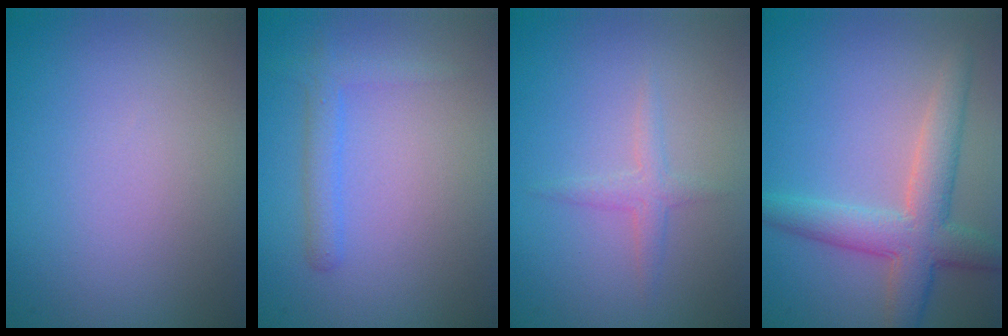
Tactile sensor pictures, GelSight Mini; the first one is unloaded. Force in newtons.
{"total": 1.9, "press": 1.9, "slide": 0.1}
{"total": 1.9, "press": 1.9, "slide": 0.1}
{"total": 5.3, "press": 5.3, "slide": 0.2}